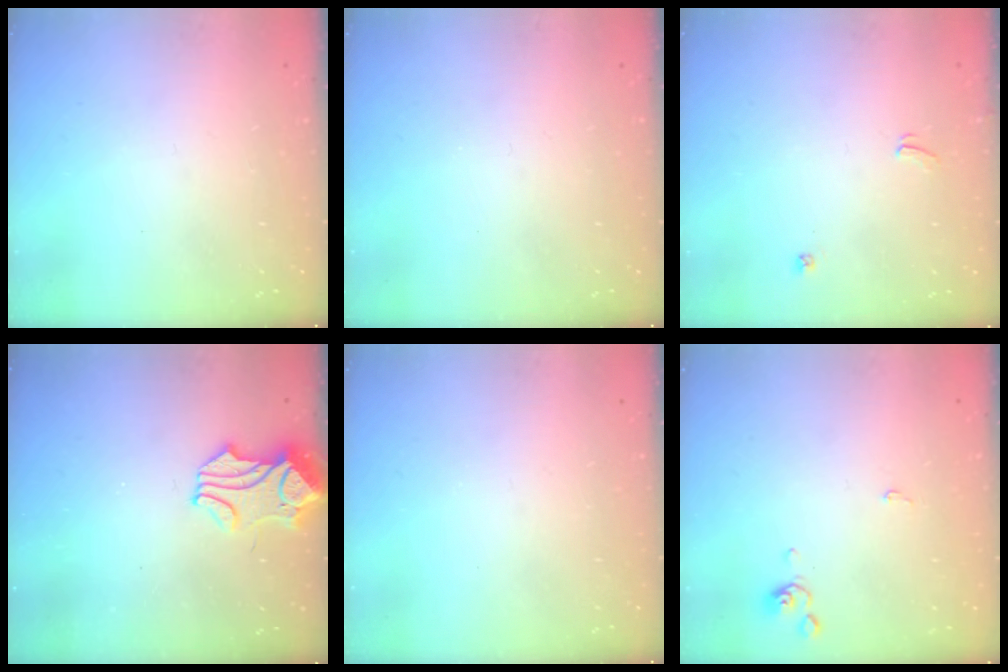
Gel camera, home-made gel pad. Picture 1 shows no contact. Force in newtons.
{"total": 0.0}
{"total": 2.1, "press": 2.1, "slide": 0.3}
{"total": 1.7, "press": 1.2, "slide": 1.1}
{"total": 0.0}
{"total": 0.0}